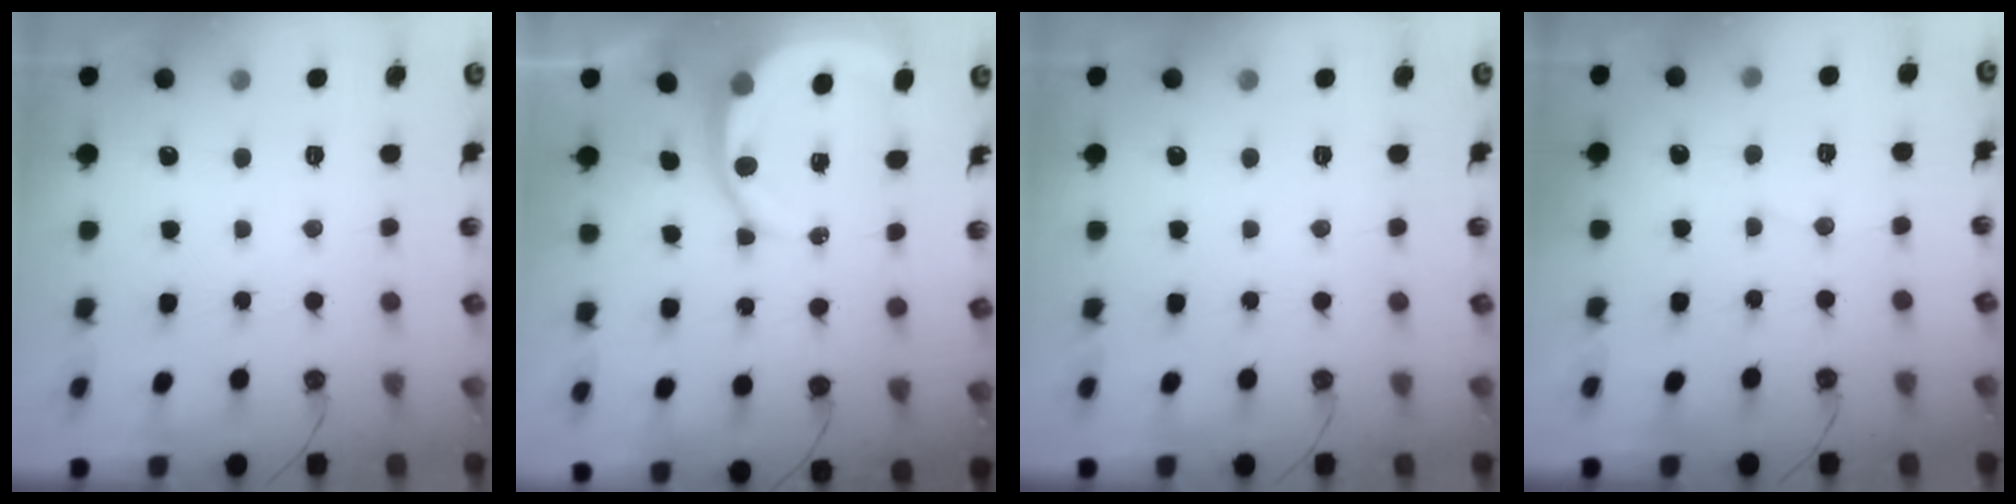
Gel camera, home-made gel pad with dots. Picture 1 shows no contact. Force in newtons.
{"total": 9.5, "press": 9.4, "slide": 1.0}
{"total": 0.0}
{"total": 4.5, "press": 4.2, "slide": 1.6}